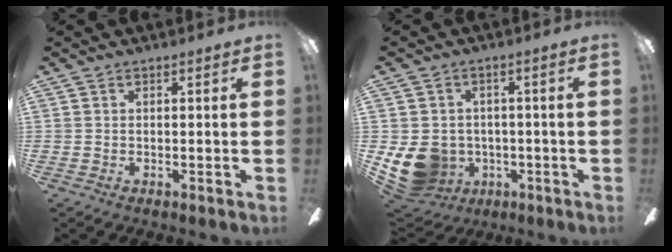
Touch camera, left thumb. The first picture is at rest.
{"total": 11.1, "force": [-2.6, 9.6, 5.0], "torque": [-0.141, 0.007, -0.042]}